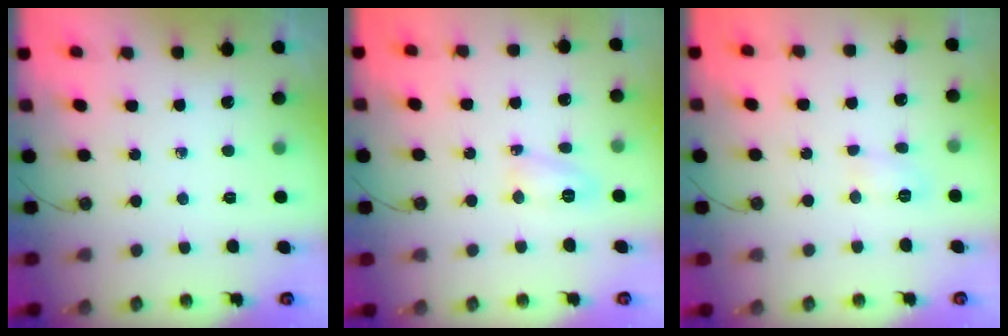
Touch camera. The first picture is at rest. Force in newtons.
{"total": 6.1, "press": 6.1, "slide": 0.4}
{"total": 3.8, "press": 3.8, "slide": 0.3}